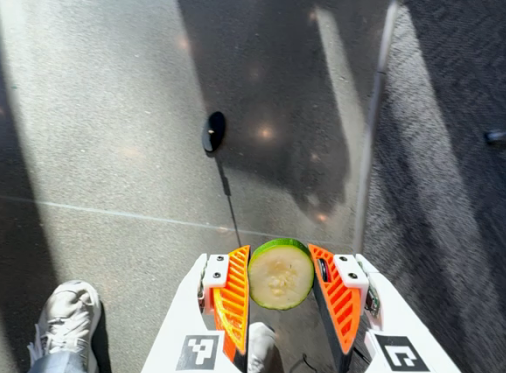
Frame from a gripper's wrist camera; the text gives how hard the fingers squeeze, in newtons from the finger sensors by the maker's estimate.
{"total": 11.2, "left": 12.0, "right": 10.4}